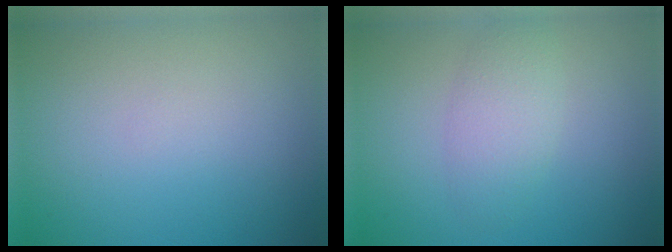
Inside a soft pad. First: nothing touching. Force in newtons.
{"total": 2.7, "press": 2.7, "slide": 0.1}